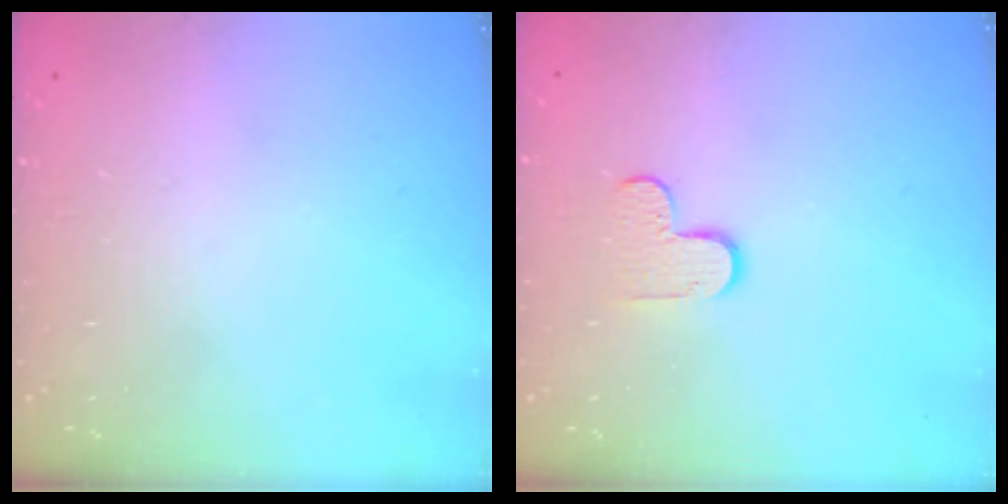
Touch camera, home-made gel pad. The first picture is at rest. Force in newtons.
{"total": 6.0, "press": 5.9, "slide": 0.6}